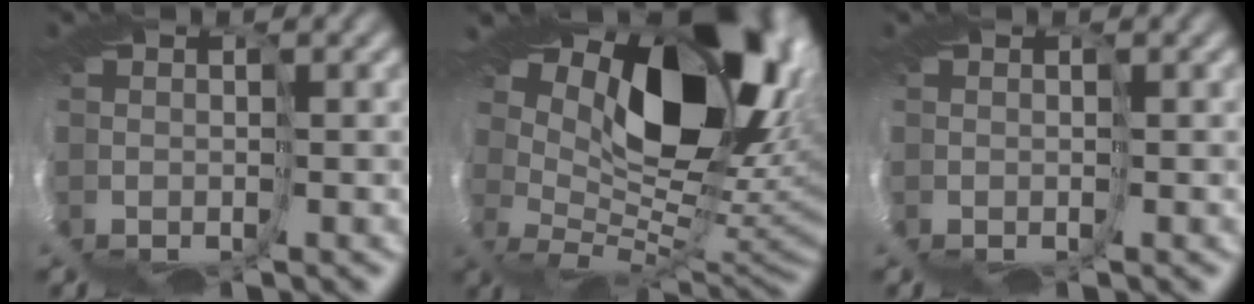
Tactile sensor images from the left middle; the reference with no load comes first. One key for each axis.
{"total": 13.3, "fx": 8.9, "fy": 5.3, "fz": 8.2, "tx": -0.139, "ty": -0.015, "tz": 0.182}
{"total": 0.0}